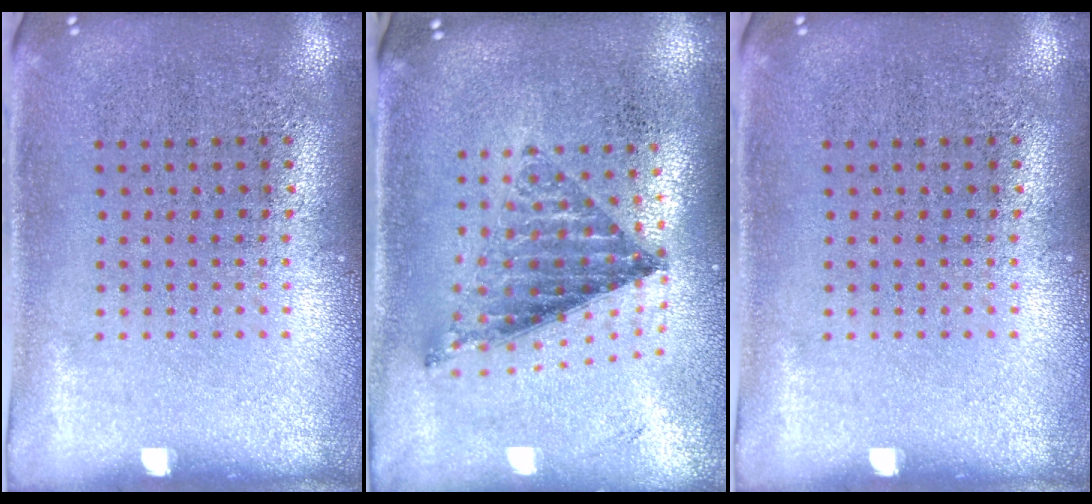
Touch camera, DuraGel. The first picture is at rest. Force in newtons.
{"total": 0.9, "press": 0.9, "slide": 0.2}
{"total": 0.0}